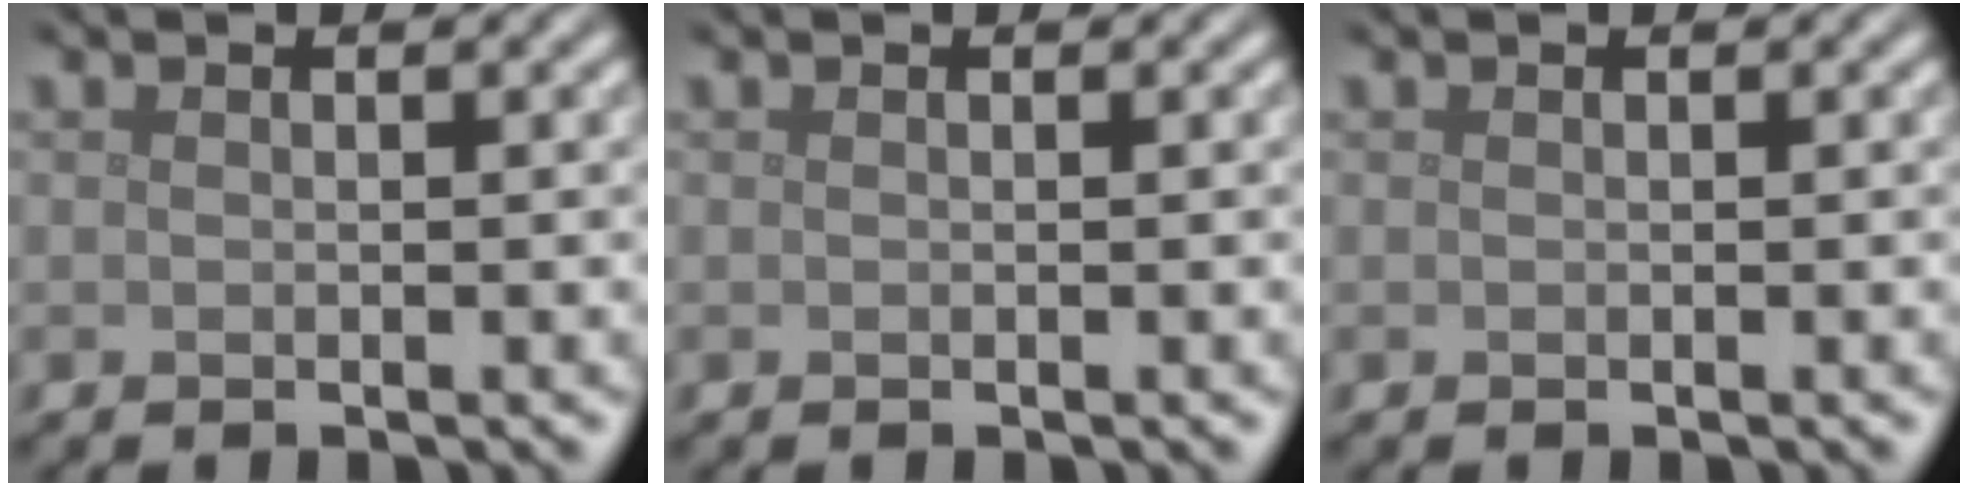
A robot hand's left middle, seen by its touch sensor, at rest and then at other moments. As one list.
[{"total": 0.0}, {"total": 0.0}]